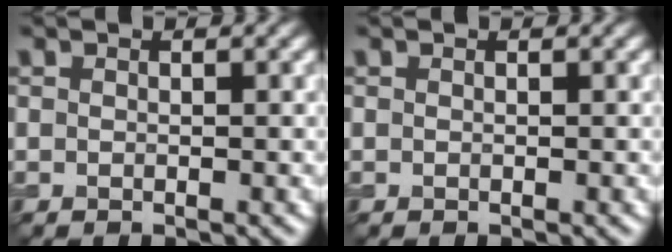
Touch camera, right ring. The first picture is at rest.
{"total": 0.0}